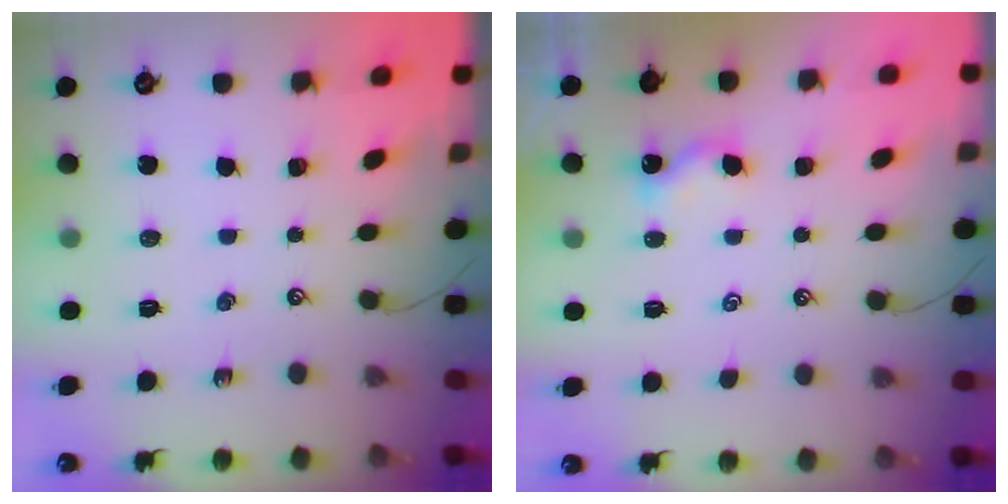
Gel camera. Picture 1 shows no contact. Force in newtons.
{"total": 0.8, "press": 0.7, "slide": 0.2}